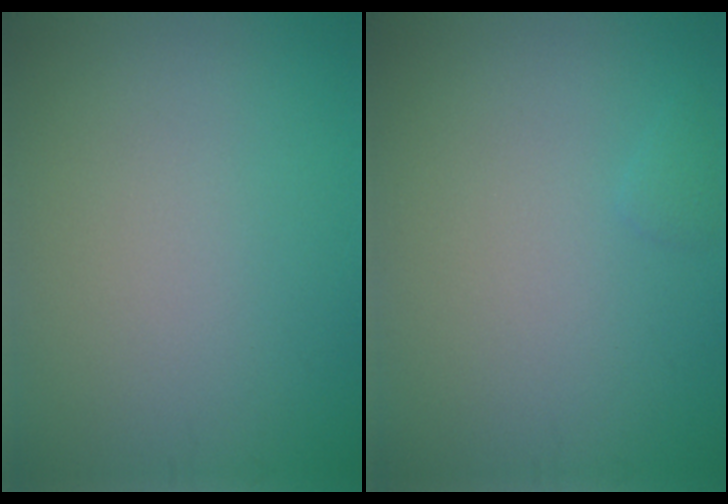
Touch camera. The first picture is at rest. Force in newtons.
{"total": 0.6, "press": 0.6, "slide": 0.0}